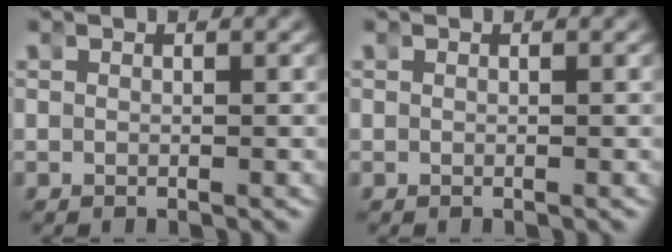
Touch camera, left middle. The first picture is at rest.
{"total": 0.0}